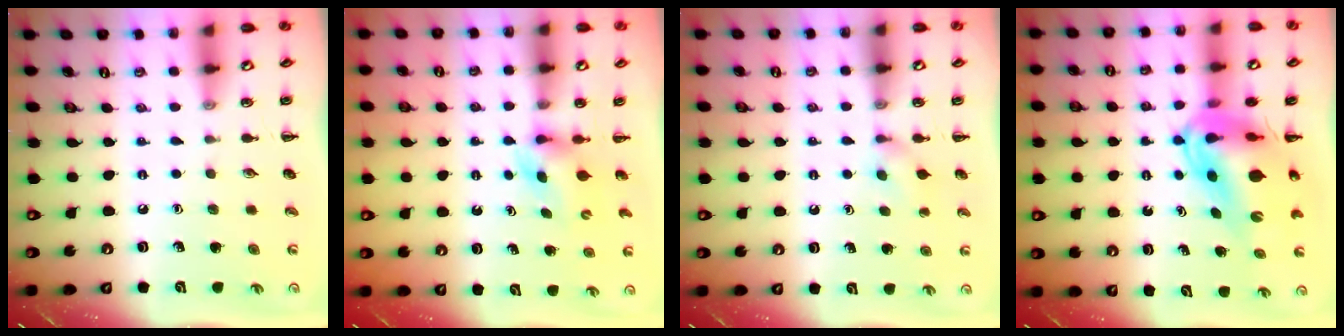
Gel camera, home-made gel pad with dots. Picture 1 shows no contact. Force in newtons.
{"total": 3.1, "press": 2.7, "slide": 1.4}
{"total": 3.3, "press": 3.0, "slide": 1.4}
{"total": 13.9, "press": 13.2, "slide": 4.2}